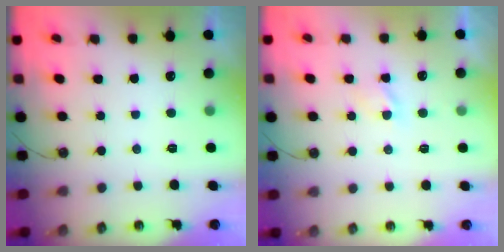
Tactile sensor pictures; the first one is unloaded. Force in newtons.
{"total": 2.2, "press": 2.1, "slide": 0.4}